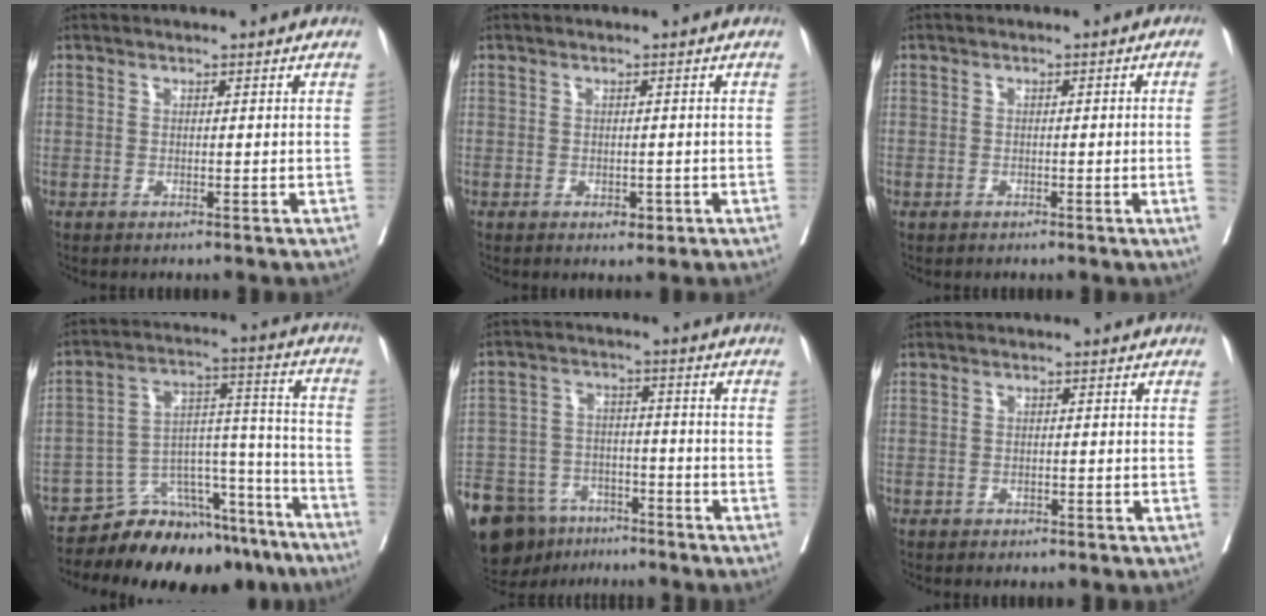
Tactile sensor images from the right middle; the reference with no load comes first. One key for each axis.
{"total": 1.6, "fx": -0.7, "fy": 1.0, "fz": 1.1, "tx": -0.010, "ty": 0.001, "tz": -0.004}
{"total": 2.6, "fx": -0.5, "fy": -0.6, "fz": 2.5, "tx": -0.034, "ty": 0.002, "tz": -0.006}
{"total": 19.3, "fx": -17.2, "fy": 6.0, "fz": 6.3, "tx": -0.063, "ty": 0.052, "tz": -0.258}
{"total": 20.9, "fx": -15.4, "fy": 11.0, "fz": 8.9, "tx": -0.251, "ty": -0.020, "tz": -0.242}
{"total": 2.1, "fx": -1.6, "fy": 1.1, "fz": 0.8, "tx": -0.016, "ty": 0.000, "tz": -0.016}